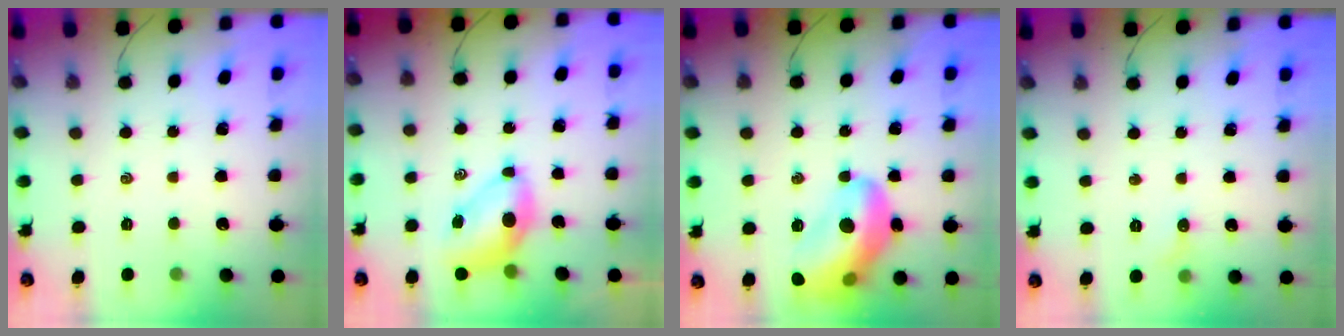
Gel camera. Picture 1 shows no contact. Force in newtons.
{"total": 6.7, "press": 6.7, "slide": 1.1}
{"total": 18.0, "press": 17.8, "slide": 2.2}
{"total": 3.6, "press": 3.4, "slide": 1.2}